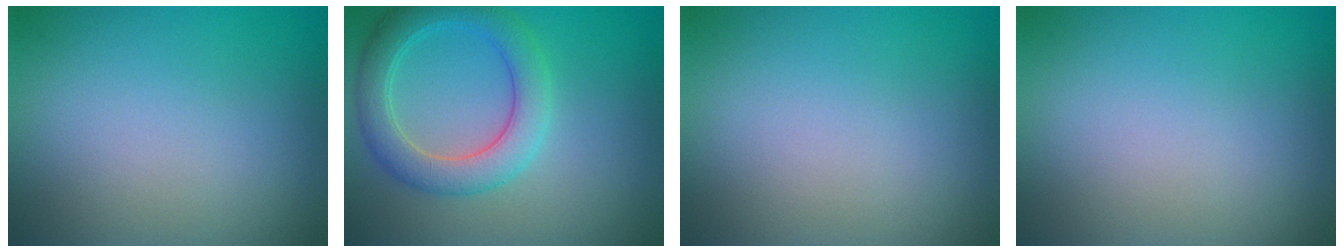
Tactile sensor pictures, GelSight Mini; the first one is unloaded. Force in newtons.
{"total": 4.9, "press": 4.9, "slide": 0.2}
{"total": 0.0}
{"total": 0.0}